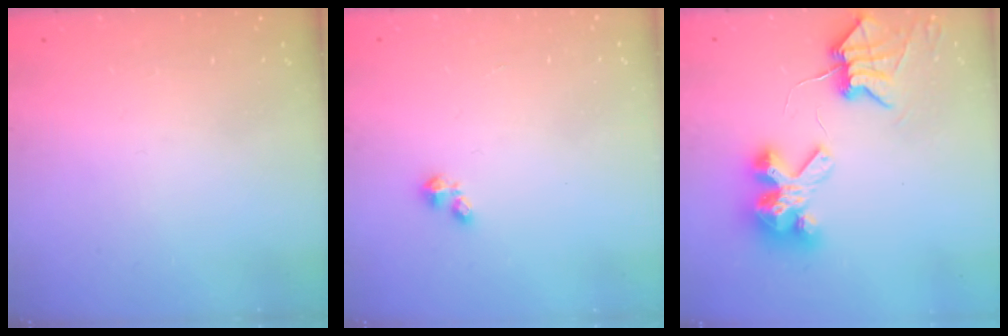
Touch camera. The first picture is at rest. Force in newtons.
{"total": 1.1, "press": 1.1, "slide": 0.3}
{"total": 8.9, "press": 8.9, "slide": 0.8}